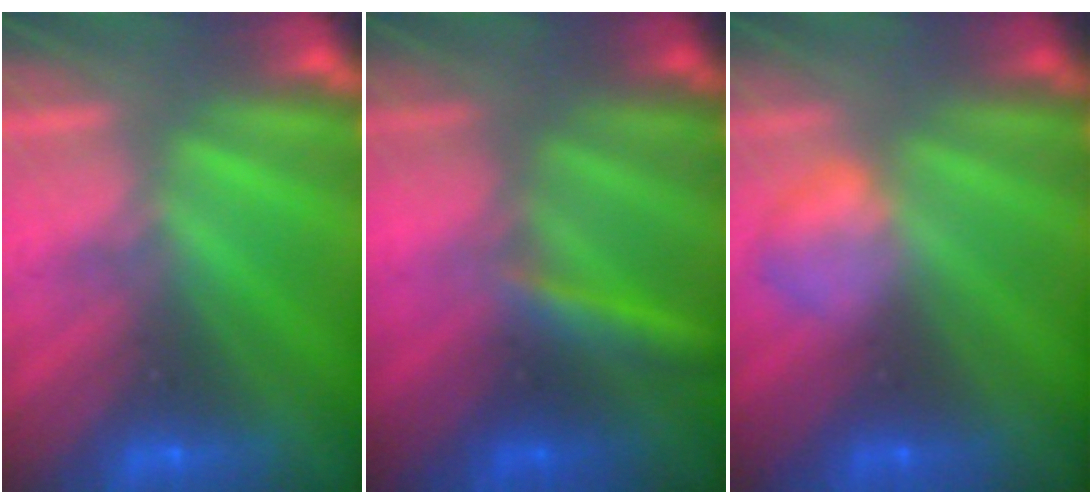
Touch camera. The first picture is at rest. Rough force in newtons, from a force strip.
{"total": 2.9}
{"total": 2.2}